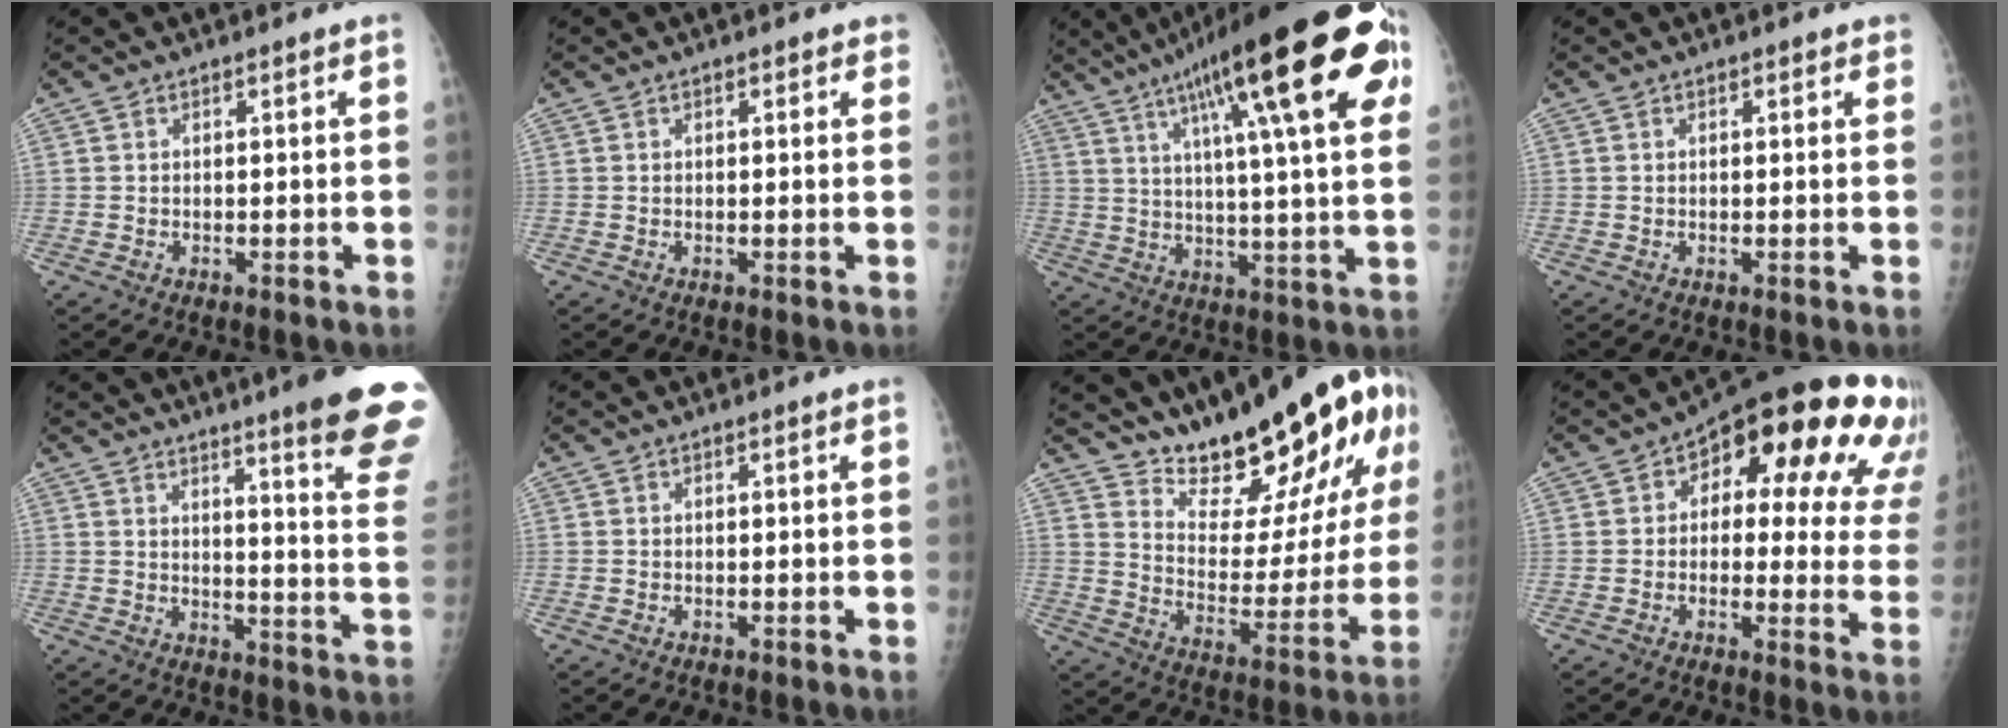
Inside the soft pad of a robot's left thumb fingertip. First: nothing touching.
{"total": 1.4, "force": [0.8, 0.7, 0.9], "torque": [-0.001, 0.000, 0.005]}
{"total": 28.5, "force": [12.3, 6.3, 24.9], "torque": [-0.350, 0.004, 0.181]}
{"total": 1.3, "force": [0.7, 0.7, 0.9], "torque": [-0.002, 0.000, 0.004]}
{"total": 20.3, "force": [14.7, 0.9, 13.9], "torque": [-0.157, -0.100, 0.181]}
{"total": 0.0}
{"total": 22.8, "force": [15.5, 7.3, 15.1], "torque": [-0.175, -0.096, 0.242]}
{"total": 23.4, "force": [10.2, 11.1, 17.9], "torque": [-0.188, 0.011, 0.122]}